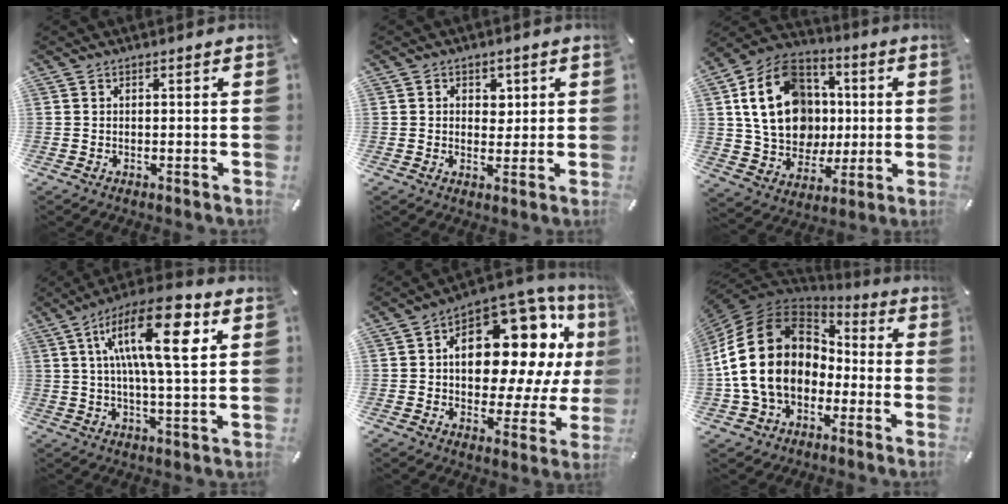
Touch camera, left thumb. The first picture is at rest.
{"total": 3.6, "force": [0.9, 3.1, 1.4], "torque": [-0.001, -0.007, 0.008]}
{"total": 20.9, "force": [2.6, 17.2, 11.7], "torque": [-0.219, 0.010, 0.057]}
{"total": 17.5, "force": [5.9, 5.1, 15.7], "torque": [-0.280, -0.007, 0.087]}
{"total": 20.4, "force": [6.0, 11.8, 15.5], "torque": [-0.221, -0.051, 0.100]}
{"total": 20.0, "force": [-1.4, 15.8, 12.2], "torque": [-0.264, 0.023, -0.028]}